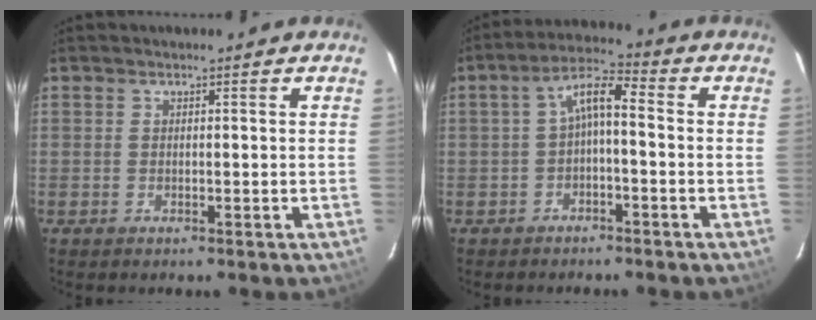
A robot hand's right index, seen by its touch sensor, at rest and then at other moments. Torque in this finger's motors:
{"motor_torque": [0.74, -0.24, 0.46, 0.10]}